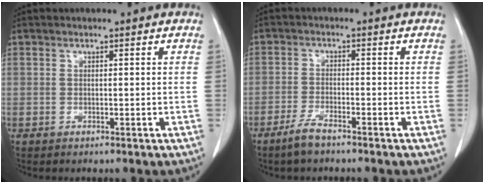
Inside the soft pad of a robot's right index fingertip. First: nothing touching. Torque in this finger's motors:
{"motor_torque": [0.03, 0.01, 0.05, 0.01]}